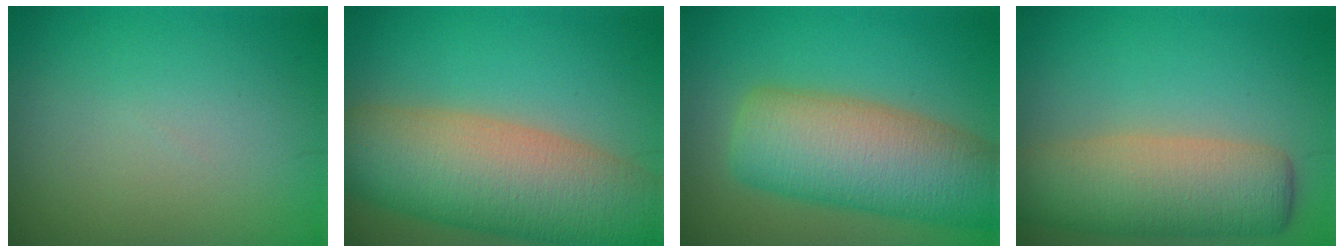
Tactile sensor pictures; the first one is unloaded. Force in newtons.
{"total": 11.6, "press": 11.6, "slide": 0.8}
{"total": 10.0, "press": 9.9, "slide": 0.7}
{"total": 7.3, "press": 7.3, "slide": 0.4}